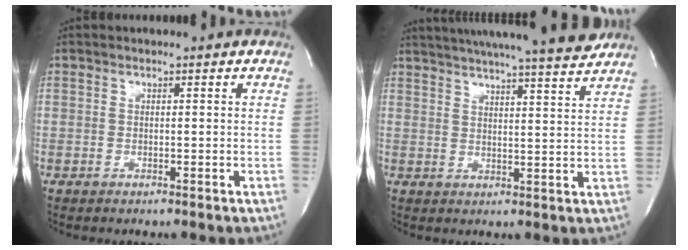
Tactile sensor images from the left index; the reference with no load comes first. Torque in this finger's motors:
{"motor_torque": [0.02, -0.14, 0.68, 0.15]}